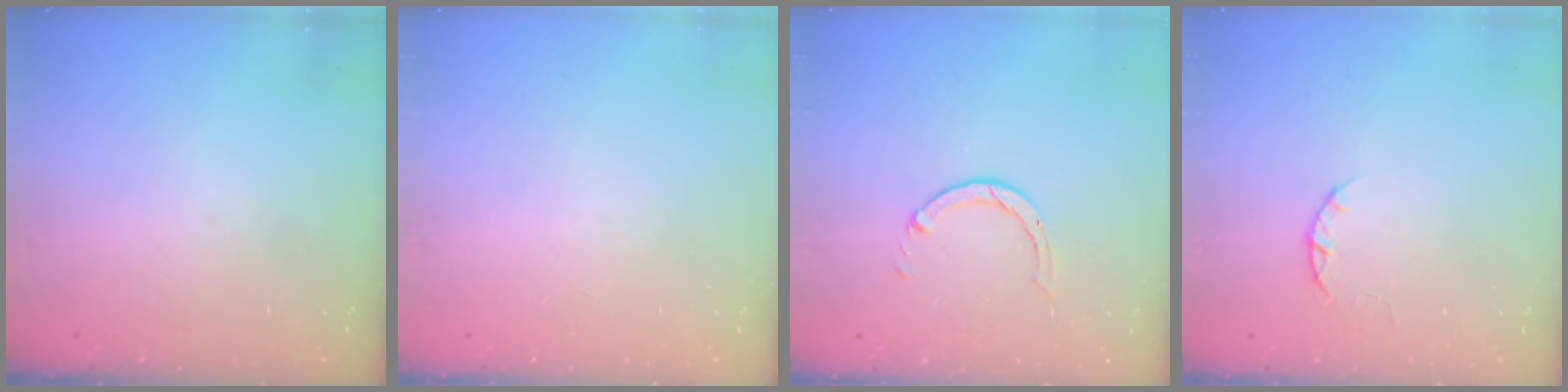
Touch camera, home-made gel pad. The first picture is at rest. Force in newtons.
{"total": 0.0}
{"total": 3.2, "press": 3.2, "slide": 0.5}
{"total": 2.5, "press": 2.4, "slide": 0.4}